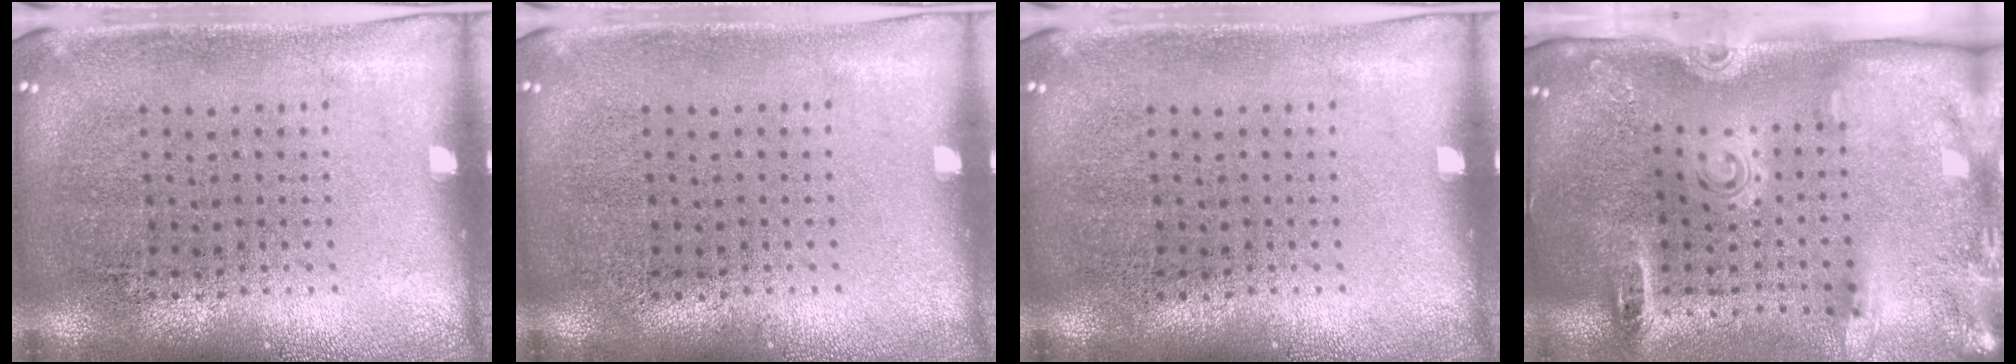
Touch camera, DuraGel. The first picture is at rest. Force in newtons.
{"total": 0.0}
{"total": 0.0}
{"total": 2.9, "press": 2.0, "slide": 2.1}